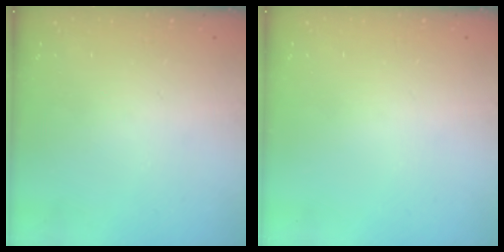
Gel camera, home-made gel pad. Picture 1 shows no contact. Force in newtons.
{"total": 0.0}